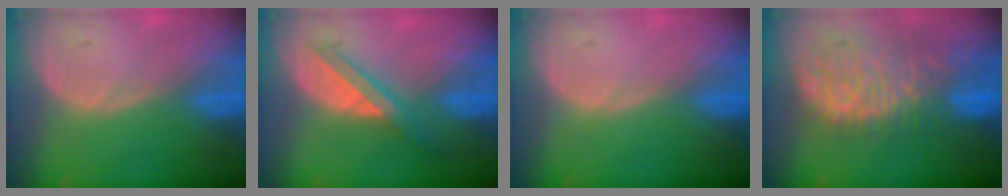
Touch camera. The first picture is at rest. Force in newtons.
{"total": 5.8, "press": 5.2, "slide": 2.6}
{"total": 0.0}
{"total": 11.8, "press": 9.8, "slide": 6.5}